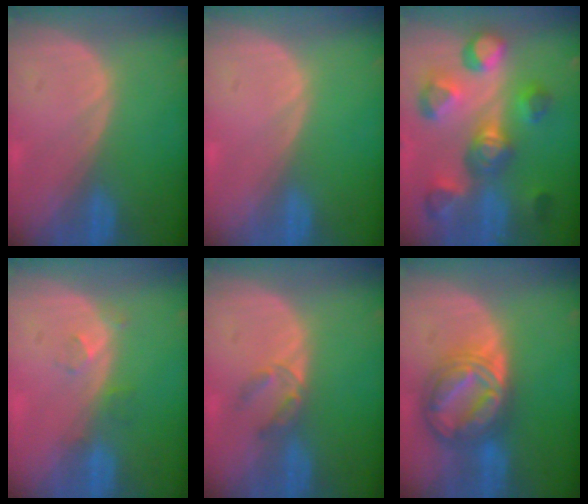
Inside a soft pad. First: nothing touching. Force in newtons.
{"total": 0.0}
{"total": 11.1, "press": 10.1, "slide": 4.6}
{"total": 2.7, "press": 2.3, "slide": 1.5}
{"total": 2.9, "press": 2.7, "slide": 1.0}
{"total": 9.1, "press": 9.0, "slide": 0.6}